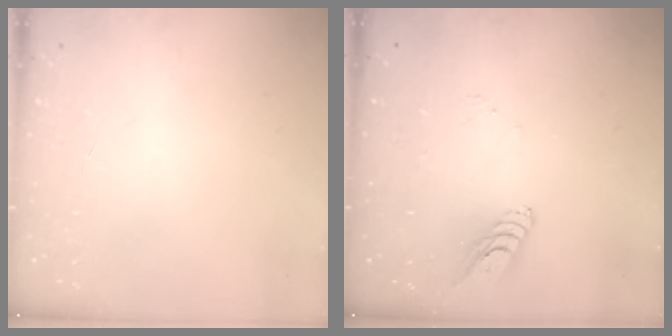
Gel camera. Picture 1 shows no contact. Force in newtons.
{"total": 6.5, "press": 6.4, "slide": 0.5}